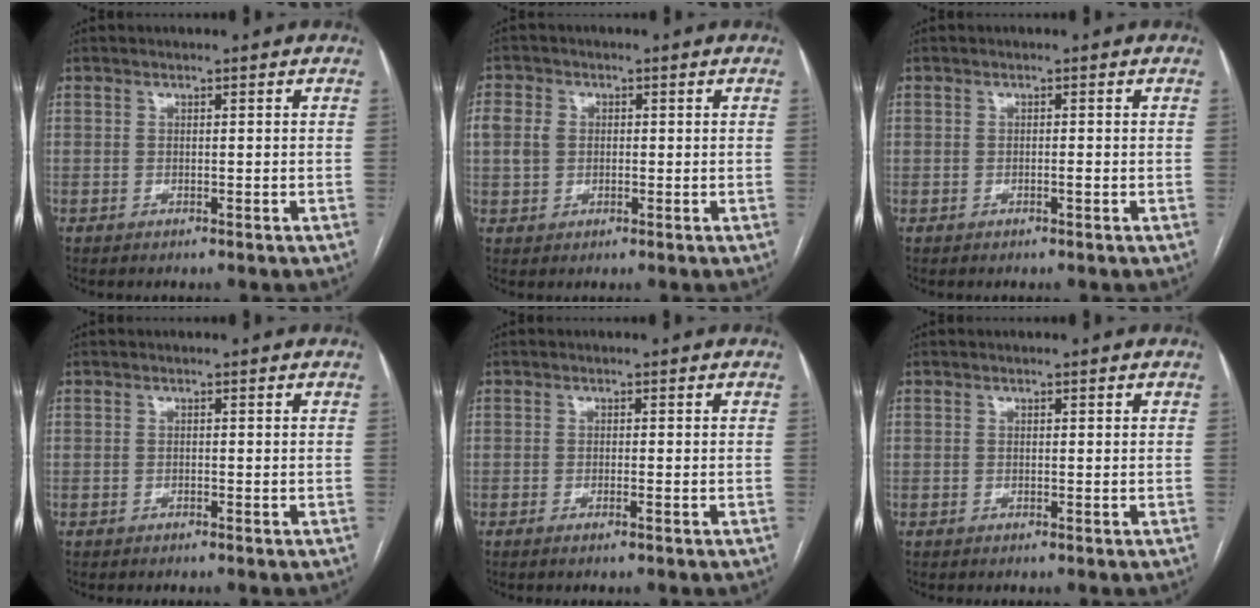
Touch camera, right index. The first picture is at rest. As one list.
[{"total": 4.0, "force": [0.5, 3.3, 2.2], "torque": [-0.055, 0.015, 0.010]}, {"total": 0.6, "force": [-0.2, 0.2, 0.6], "torque": [-0.010, 0.000, -0.003]}, {"total": 0.0}, {"total": 1.1, "force": [-0.5, -0.1, 1.0], "torque": [-0.018, -0.001, -0.007]}, {"total": 0.0}]